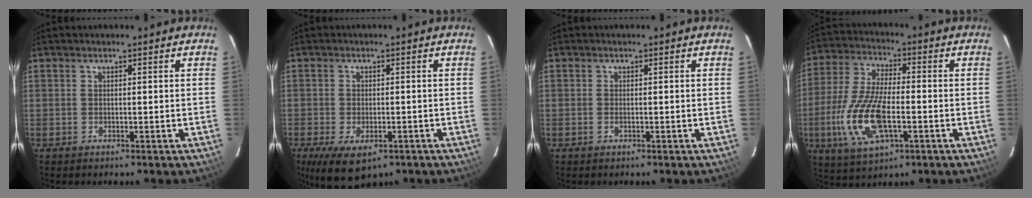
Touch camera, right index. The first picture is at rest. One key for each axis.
{"total": 8.5, "fx": -4.8, "fy": 4.2, "fz": 5.7, "tx": -0.119, "ty": -0.033, "tz": -0.074}
{"total": 0.7, "fx": -0.2, "fy": 0.2, "fz": 0.6, "tx": -0.013, "ty": 0.001, "tz": -0.005}
{"total": 15.4, "fx": -4.3, "fy": 6.3, "fz": 13.4, "tx": -0.291, "ty": -0.009, "tz": -0.081}